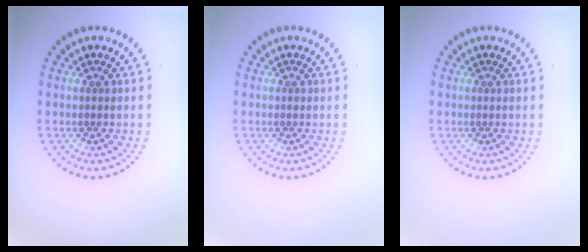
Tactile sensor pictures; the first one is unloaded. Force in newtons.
{"total": 0.0}
{"total": 0.0}